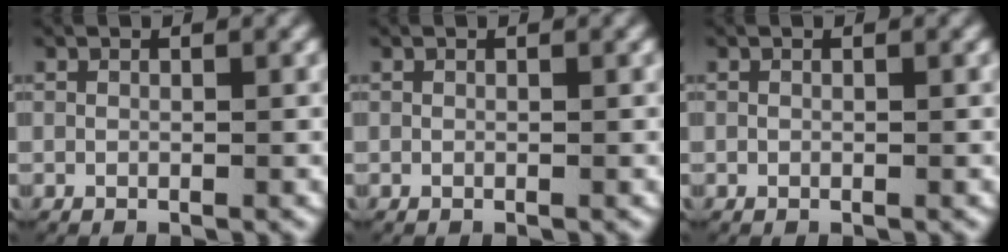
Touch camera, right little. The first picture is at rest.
{"total": 0.0}
{"total": 0.0}